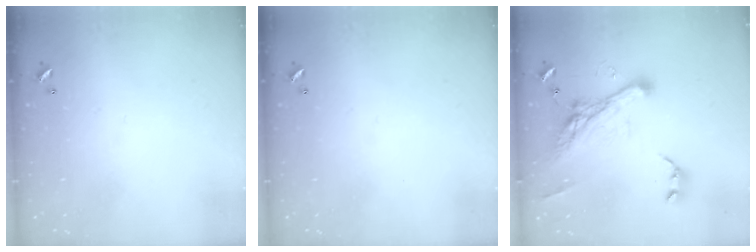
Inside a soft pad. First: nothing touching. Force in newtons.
{"total": 0.0}
{"total": 11.7, "press": 11.5, "slide": 2.1}